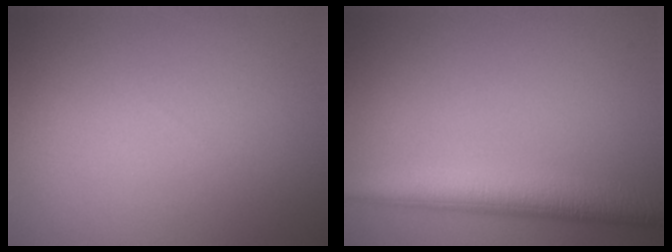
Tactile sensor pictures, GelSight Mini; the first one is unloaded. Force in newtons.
{"total": 5.1, "press": 5.1, "slide": 0.3}